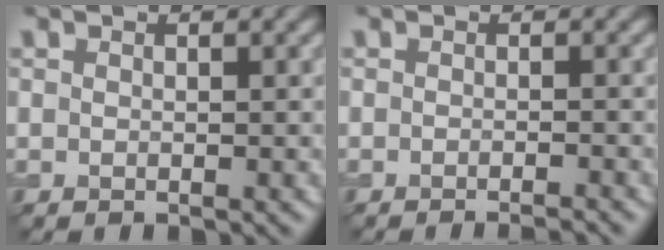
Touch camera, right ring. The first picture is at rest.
{"total": 1.9, "force": [-1.5, 0.3, 1.3], "torque": [-0.007, 0.000, -0.025]}